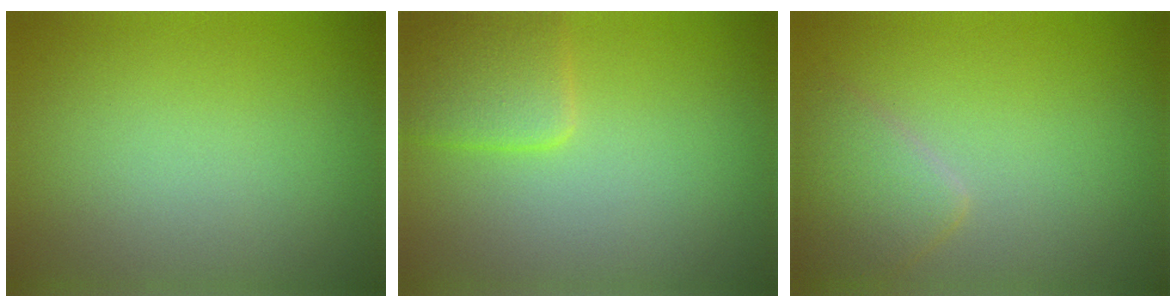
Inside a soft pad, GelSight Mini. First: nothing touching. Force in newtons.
{"total": 2.9, "press": 2.9, "slide": 0.2}
{"total": 2.8, "press": 2.8, "slide": 0.1}